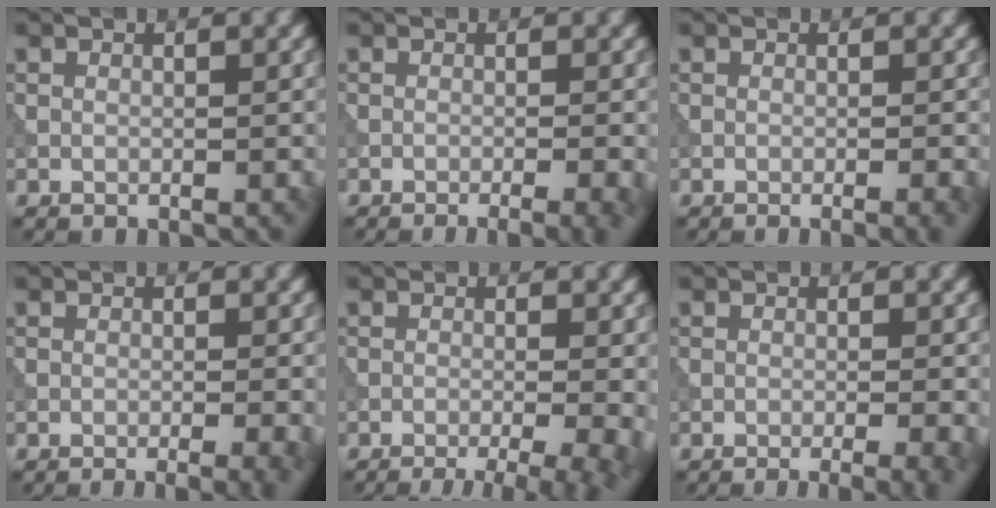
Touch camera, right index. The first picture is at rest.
{"total": 4.8, "force": [-2.7, 1.7, 3.5], "torque": [-0.024, 0.004, -0.025]}
{"total": 2.7, "force": [-1.1, 0.9, 2.3], "torque": [-0.014, 0.009, -0.012]}
{"total": 5.0, "force": [-2.7, 1.9, 3.8], "torque": [-0.026, 0.004, -0.025]}
{"total": 10.1, "force": [-5.4, 4.2, 7.5], "torque": [-0.043, 0.000, -0.055]}
{"total": 6.2, "force": [-3.2, 2.4, 4.7], "torque": [-0.031, 0.001, -0.028]}